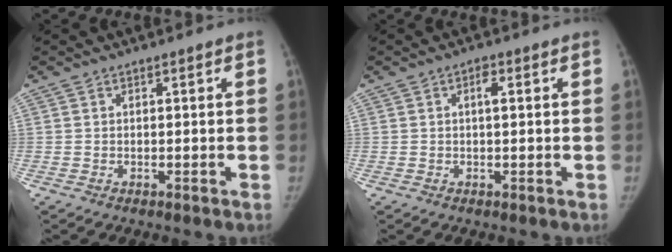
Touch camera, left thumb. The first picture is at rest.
{"total": 1.8, "force": [0.5, 0.8, 1.6], "torque": [-0.023, 0.003, 0.004]}